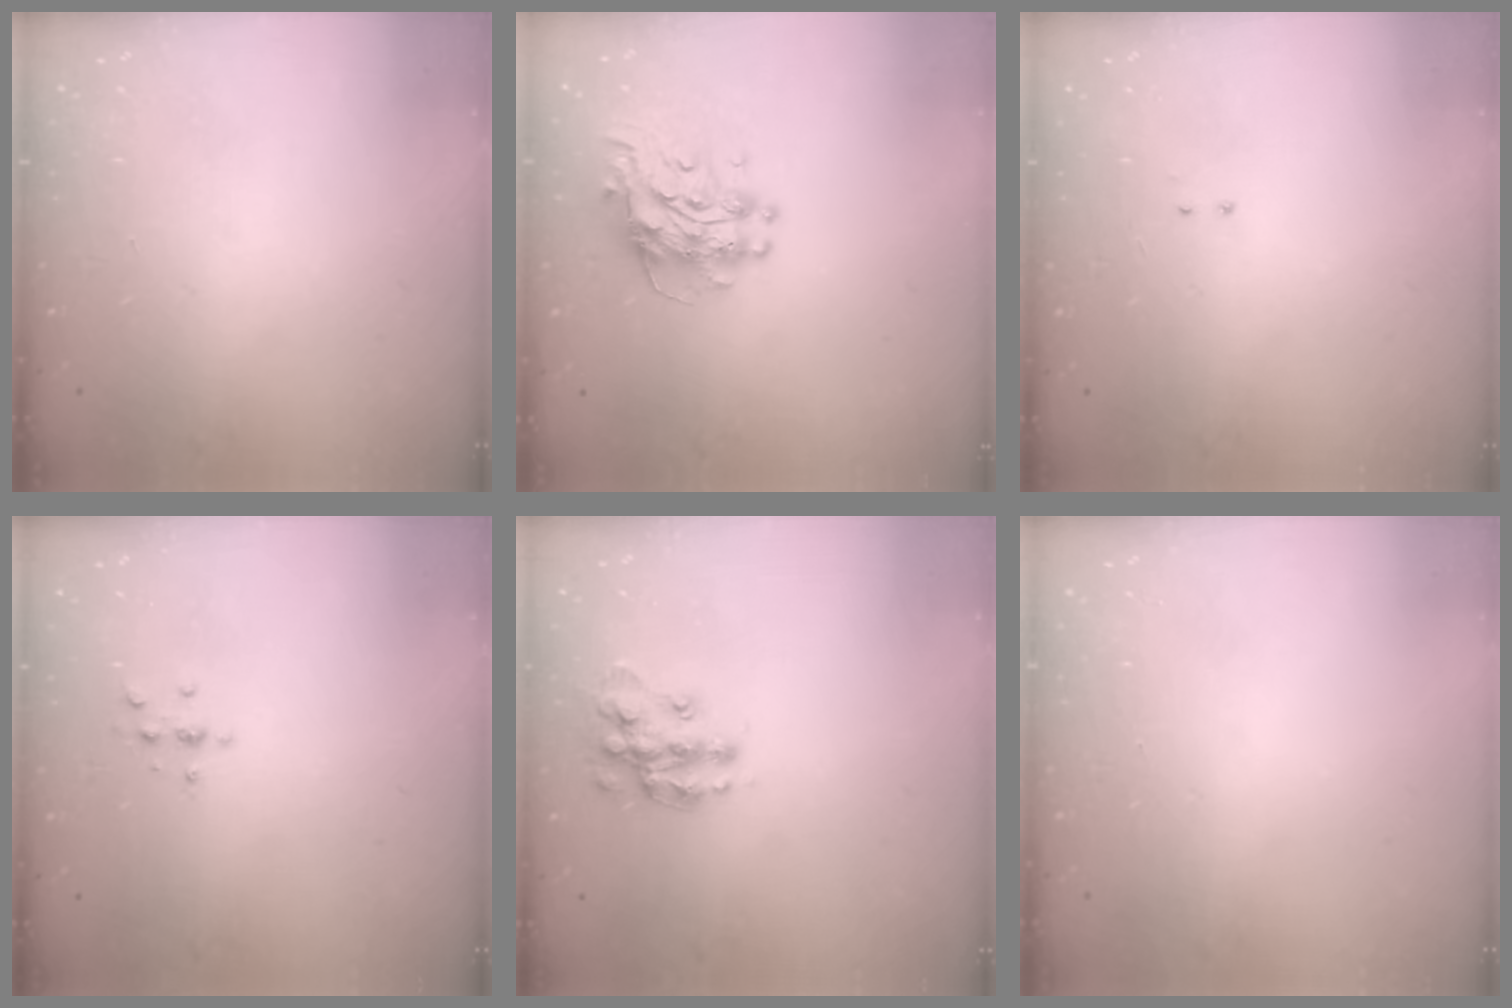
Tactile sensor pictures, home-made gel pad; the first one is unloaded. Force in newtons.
{"total": 11.5, "press": 11.5, "slide": 1.0}
{"total": 2.0, "press": 2.0, "slide": 0.4}
{"total": 2.2, "press": 2.1, "slide": 0.2}
{"total": 13.3, "press": 13.3, "slide": 0.9}
{"total": 0.0}